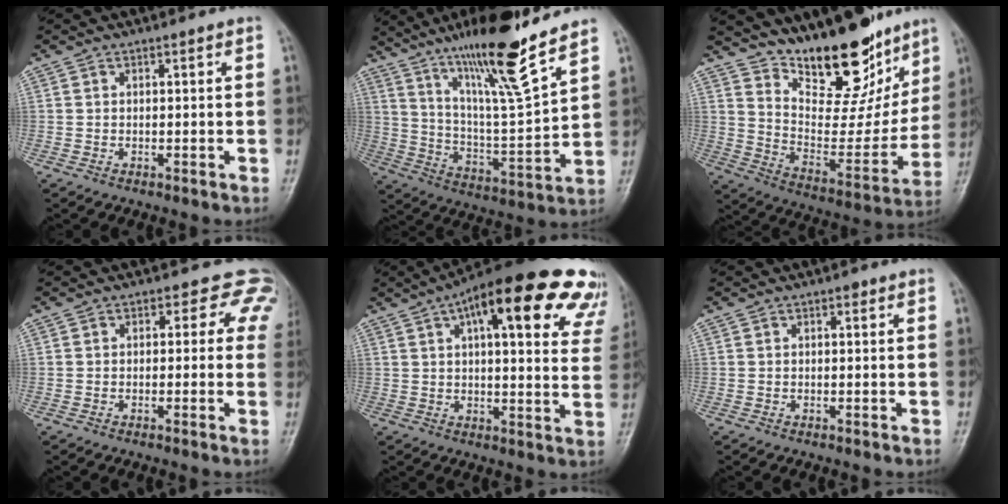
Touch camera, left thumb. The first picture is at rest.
{"total": 18.1, "force": [12.9, 1.2, 12.6], "torque": [-0.200, -0.074, 0.227]}
{"total": 22.2, "force": [16.4, 9.2, 11.8], "torque": [-0.123, -0.103, 0.264]}
{"total": 4.9, "force": [2.7, 3.8, 1.5], "torque": [0.023, -0.003, 0.001]}
{"total": 27.5, "force": [15.1, 9.2, 21.0], "torque": [-0.250, 0.007, 0.185]}
{"total": 0.6, "force": [0.3, 0.4, 0.4], "torque": [0.000, 0.000, 0.000]}